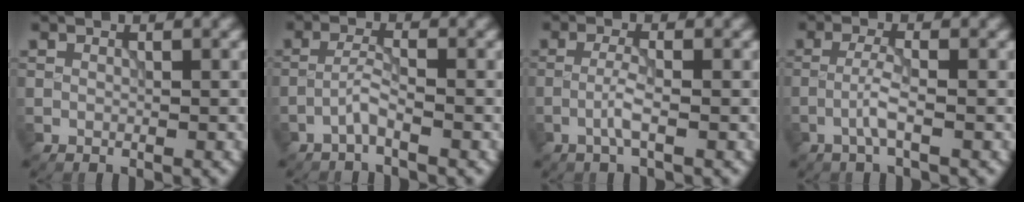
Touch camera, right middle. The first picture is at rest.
{"total": 1.9, "force": [-1.3, 0.1, 1.4], "torque": [-0.028, 0.009, -0.031]}
{"total": 2.0, "force": [-0.8, 0.2, 1.8], "torque": [-0.039, 0.006, -0.021]}
{"total": 2.2, "force": [-0.9, 0.2, 2.0], "torque": [-0.042, 0.009, -0.025]}